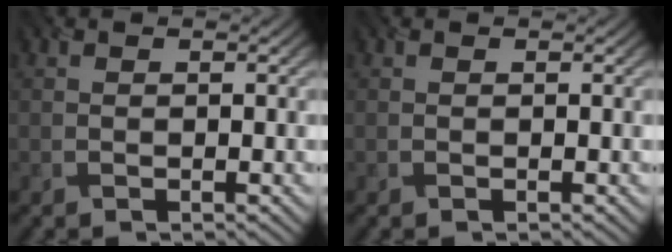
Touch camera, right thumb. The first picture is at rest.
{"total": 0.0}